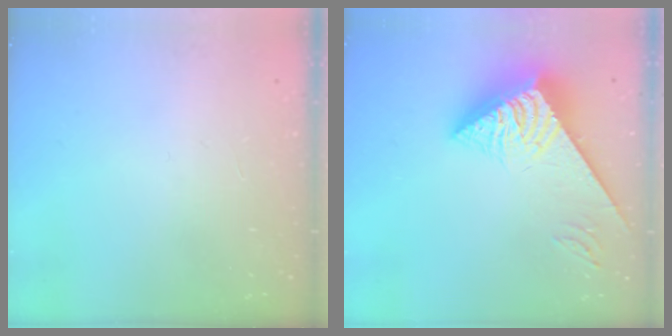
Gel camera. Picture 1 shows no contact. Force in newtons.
{"total": 8.6, "press": 8.5, "slide": 1.1}